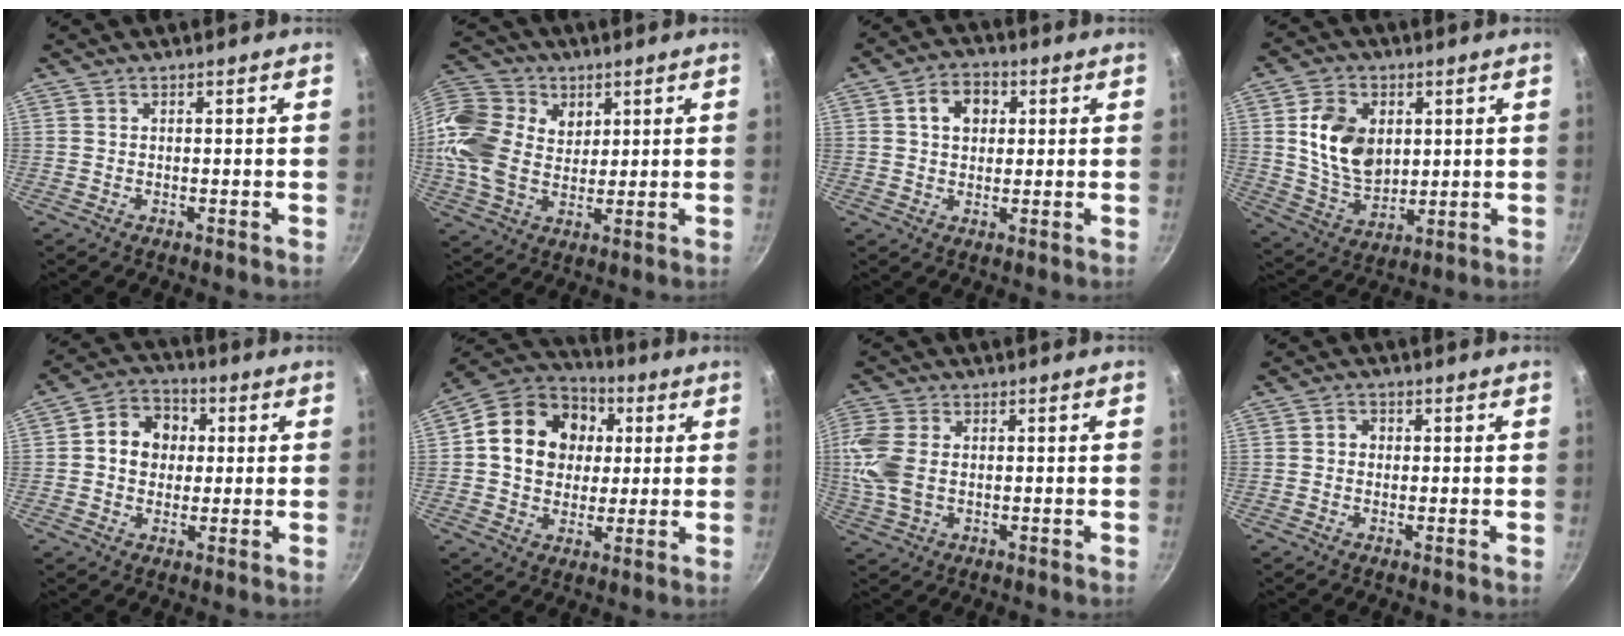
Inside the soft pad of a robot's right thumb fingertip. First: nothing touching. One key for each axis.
{"total": 17.5, "fx": 4.5, "fy": 13.6, "fz": 10.1, "tx": -0.212, "ty": 0.004, "tz": 0.076}
{"total": 7.0, "fx": 1.9, "fy": 5.3, "fz": 4.2, "tx": -0.041, "ty": 0.008, "tz": 0.022}
{"total": 13.2, "fx": 2.6, "fy": 9.5, "fz": 8.7, "tx": -0.134, "ty": -0.016, "tz": 0.056}
{"total": 9.8, "fx": 1.3, "fy": 8.3, "fz": 5.1, "tx": -0.050, "ty": 0.014, "tz": 0.004}
{"total": 17.9, "fx": 3.2, "fy": 14.5, "fz": 10.0, "tx": -0.146, "ty": 0.017, "tz": 0.042}
{"total": 8.6, "fx": 0.3, "fy": 5.7, "fz": 6.5, "tx": -0.146, "ty": 0.003, "tz": 0.003}
{"total": 2.5, "fx": 0.1, "fy": 2.2, "fz": 1.2, "tx": -0.011, "ty": 0.005, "tz": -0.005}